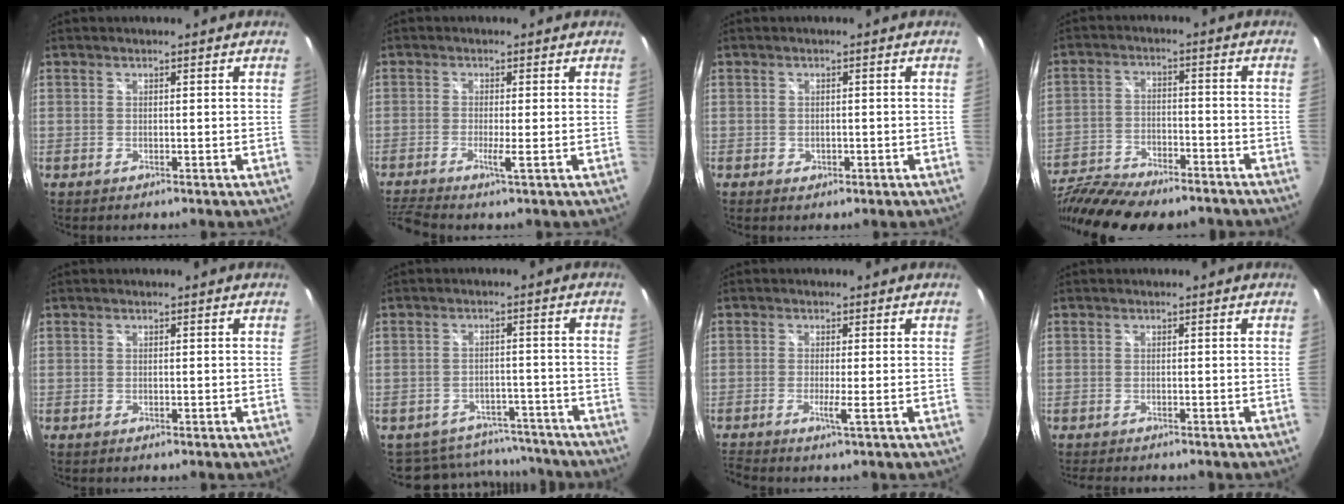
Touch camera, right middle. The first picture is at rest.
{"total": 5.3, "force": [-3.3, -0.9, 4.0], "torque": [-0.094, -0.019, -0.066]}
{"total": 1.7, "force": [-0.7, 1.3, 0.8], "torque": [-0.014, -0.005, -0.010]}
{"total": 19.4, "force": [-16.2, 5.4, 9.2], "torque": [-0.193, -0.031, -0.268]}
{"total": 0.0}
{"total": 12.9, "force": [-11.1, 6.2, 2.6], "torque": [-0.066, 0.025, -0.135]}
{"total": 2.9, "force": [-1.5, -1.0, 2.3], "torque": [-0.057, -0.010, -0.036]}
{"total": 2.8, "force": [-2.5, 0.6, 1.1], "torque": [-0.024, -0.018, -0.041]}